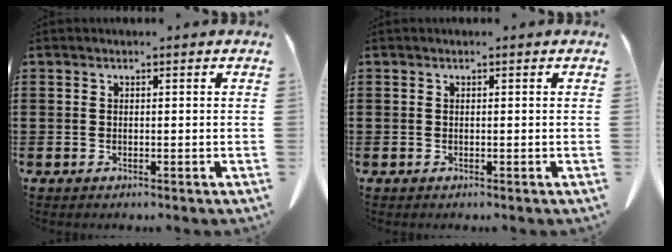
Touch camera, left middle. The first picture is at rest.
{"total": 0.0}